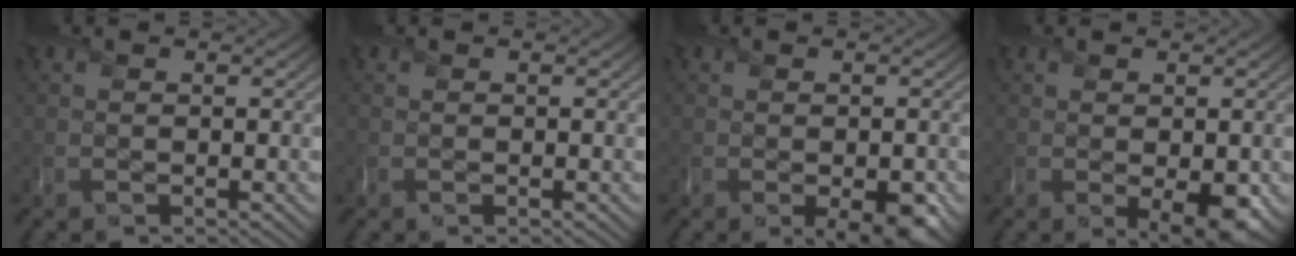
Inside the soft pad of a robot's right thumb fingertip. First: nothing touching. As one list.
[{"total": 0.0}, {"total": 4.0, "force": [-1.8, 1.6, 3.2], "torque": [-0.040, -0.015, -0.017]}, {"total": 3.3, "force": [-0.7, 1.4, 3.0], "torque": [-0.041, -0.014, -0.003]}]